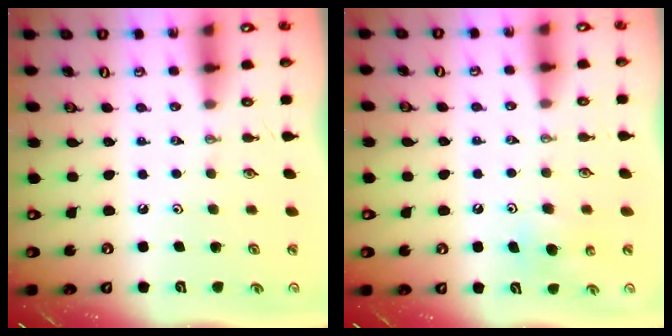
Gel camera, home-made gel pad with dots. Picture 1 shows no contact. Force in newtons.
{"total": 5.4, "press": 5.3, "slide": 0.5}